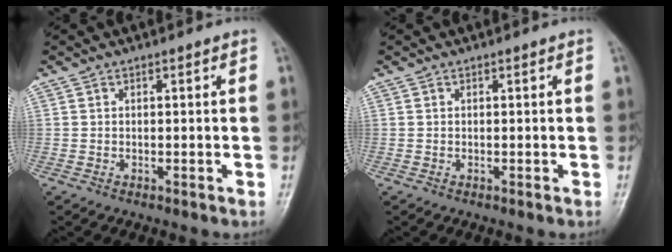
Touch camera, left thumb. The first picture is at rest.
{"total": 0.0}